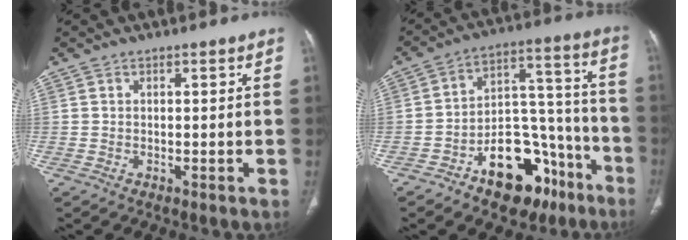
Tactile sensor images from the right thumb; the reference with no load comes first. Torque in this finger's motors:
{"motor_torque": [2.83, 0.13, 1.13, -0.98, 0.07]}